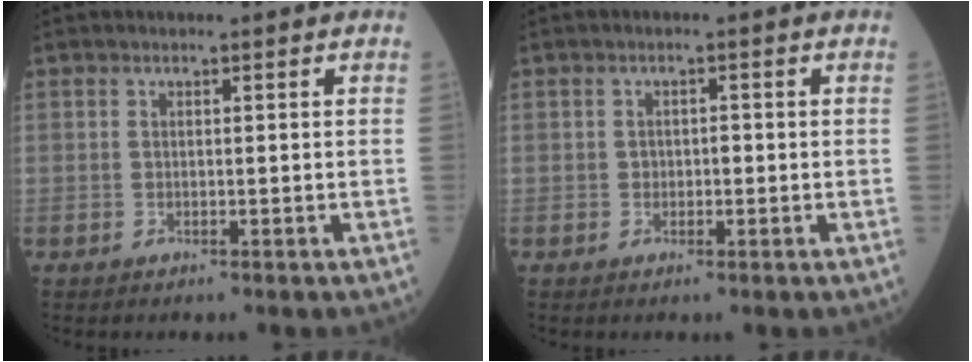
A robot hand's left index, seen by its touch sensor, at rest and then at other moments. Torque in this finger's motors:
{"motor_torque": [0.05, -0.02, -0.02, 0.00]}